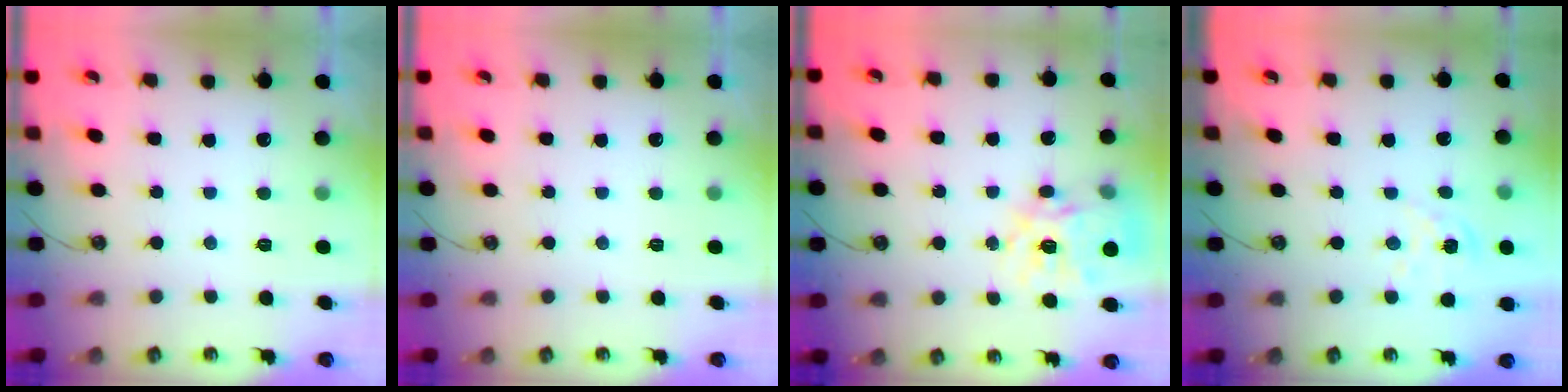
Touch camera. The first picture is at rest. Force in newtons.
{"total": 0.0}
{"total": 17.2, "press": 17.1, "slide": 1.4}
{"total": 2.8, "press": 2.7, "slide": 0.3}